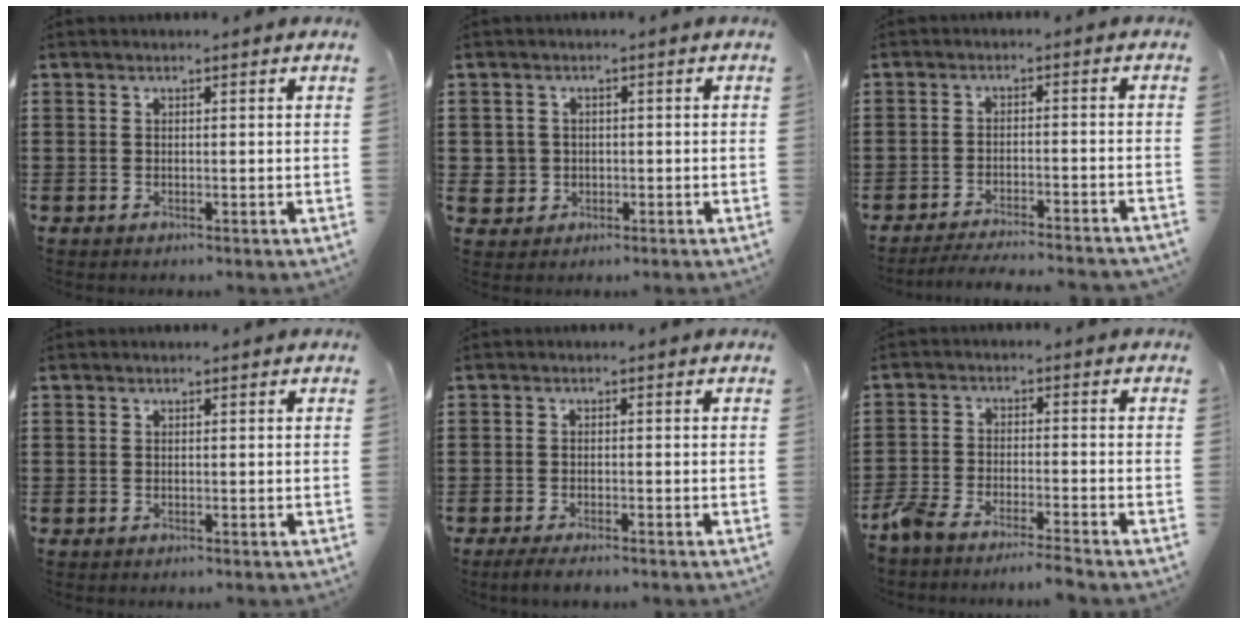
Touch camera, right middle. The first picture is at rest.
{"total": 2.7, "force": [-0.3, 2.7, 0.4], "torque": [-0.029, 0.002, -0.011]}
{"total": 3.5, "force": [-3.4, -0.3, 0.9], "torque": [-0.016, -0.003, -0.067]}
{"total": 0.0}
{"total": 1.8, "force": [-1.6, 0.1, 0.8], "torque": [-0.023, -0.004, -0.031]}
{"total": 4.7, "force": [-4.5, 0.0, 1.3], "torque": [-0.052, -0.011, -0.097]}